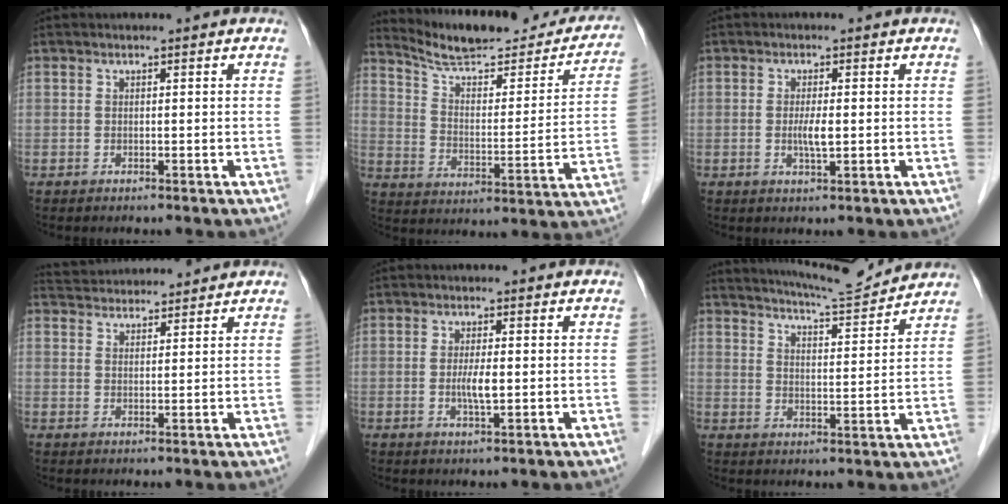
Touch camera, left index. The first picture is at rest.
{"total": 22.7, "force": [20.6, 4.8, 8.2], "torque": [-0.107, -0.032, 0.277]}
{"total": 2.6, "force": [-0.4, 0.4, 2.5], "torque": [-0.052, -0.007, -0.006]}
{"total": 7.7, "force": [7.5, 0.9, 1.4], "torque": [-0.031, 0.032, 0.118]}
{"total": 2.9, "force": [-0.5, 0.4, 2.8], "torque": [-0.057, -0.007, -0.008]}
{"total": 10.0, "force": [9.8, -0.4, 2.4], "torque": [-0.046, -0.001, 0.143]}